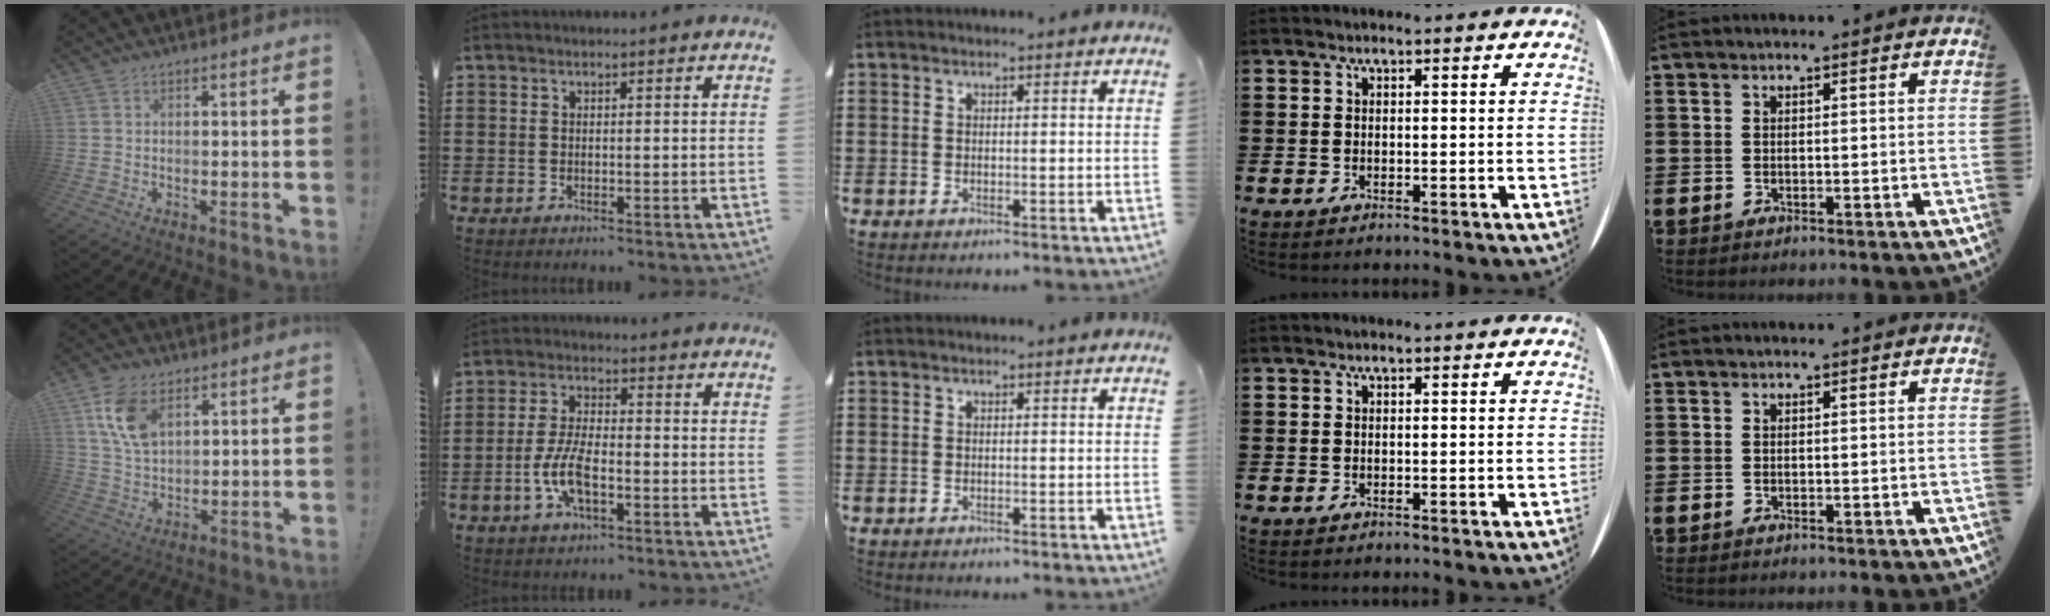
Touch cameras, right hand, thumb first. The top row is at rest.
{"thumb": {"total": 10.9, "force": [5.2, 6.4, 7.0], "torque": [-0.131, -0.008, 0.100]}, "index": {"total": 7.4, "force": [-2.5, 2.8, 6.4], "torque": [-0.147, -0.007, -0.052]}}